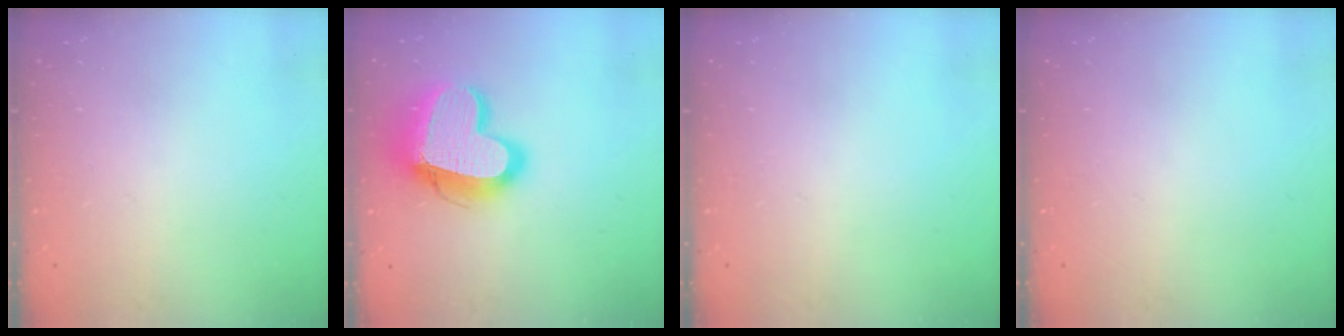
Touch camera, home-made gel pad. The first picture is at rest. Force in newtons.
{"total": 19.4, "press": 19.3, "slide": 1.7}
{"total": 0.0}
{"total": 0.0}